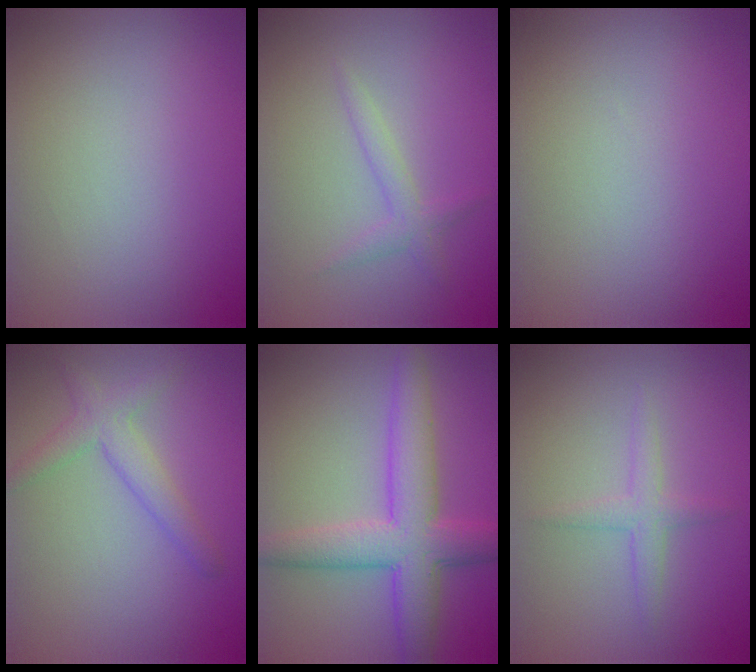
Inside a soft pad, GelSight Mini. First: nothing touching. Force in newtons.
{"total": 1.5, "press": 1.5, "slide": 0.1}
{"total": 0.0}
{"total": 2.7, "press": 2.7, "slide": 0.1}
{"total": 6.1, "press": 6.1, "slide": 0.1}
{"total": 1.7, "press": 1.7, "slide": 0.1}